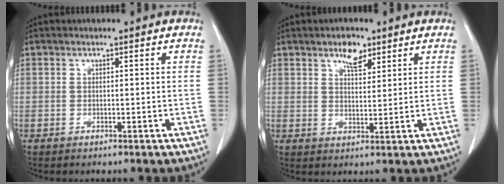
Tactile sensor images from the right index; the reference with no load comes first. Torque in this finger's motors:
{"motor_torque": [-0.04, 0.25, -0.03, 0.00]}